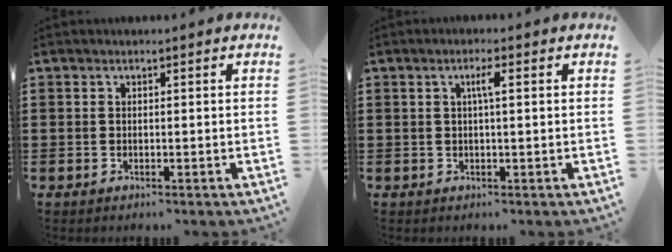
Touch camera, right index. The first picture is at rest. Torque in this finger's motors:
{"motor_torque": [0.38, -0.12, 0.13, 0.04]}